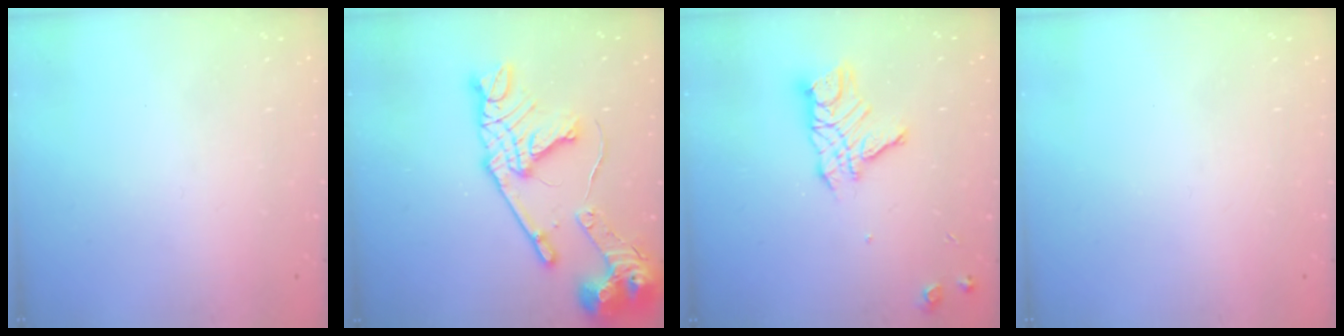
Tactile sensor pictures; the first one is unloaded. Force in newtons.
{"total": 19.4, "press": 19.4, "slide": 1.8}
{"total": 10.6, "press": 10.6, "slide": 0.8}
{"total": 0.0}